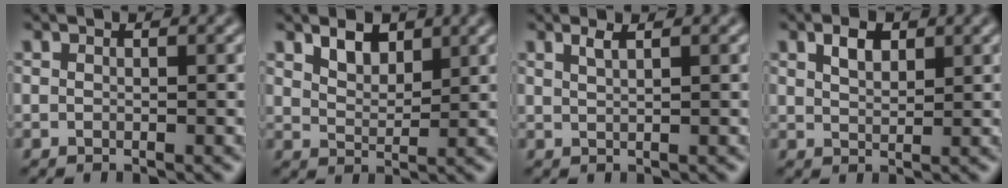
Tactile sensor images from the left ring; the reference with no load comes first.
{"total": 2.6, "force": [1.8, 1.3, 1.4], "torque": [-0.029, -0.002, 0.033]}
{"total": 1.3, "force": [0.8, 0.4, 1.0], "torque": [-0.011, 0.002, 0.012]}
{"total": 2.2, "force": [1.3, 1.1, 1.4], "torque": [-0.028, 0.005, 0.025]}